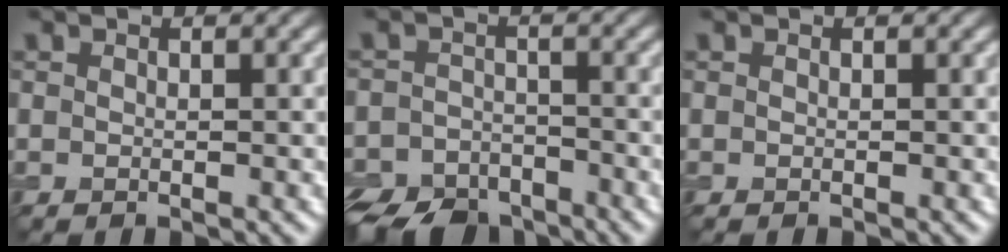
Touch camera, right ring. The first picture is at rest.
{"total": 7.5, "force": [-6.2, 3.7, 1.9], "torque": [-0.025, -0.018, -0.101]}
{"total": 0.0}